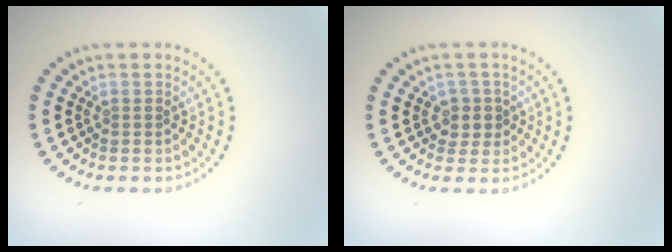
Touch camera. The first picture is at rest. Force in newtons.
{"total": 1.7, "press": 1.4, "slide": 1.0}